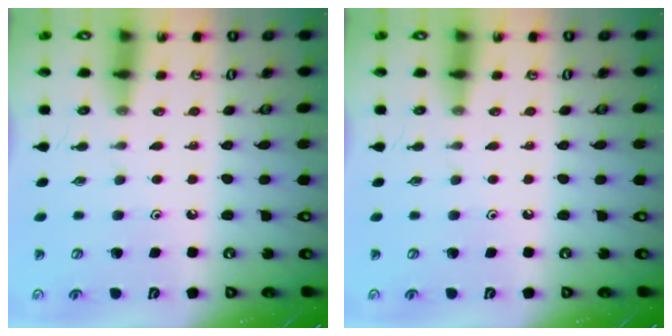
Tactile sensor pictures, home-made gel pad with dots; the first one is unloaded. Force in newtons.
{"total": 0.0}